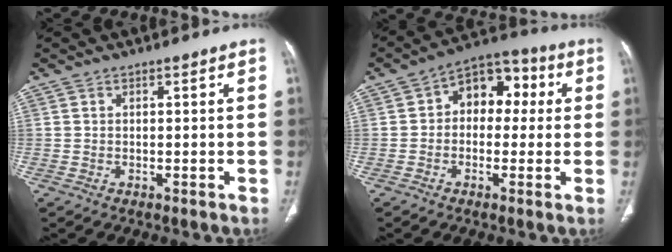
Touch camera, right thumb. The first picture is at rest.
{"total": 10.4, "force": [1.4, 7.4, 7.2], "torque": [-0.058, 0.032, 0.008]}